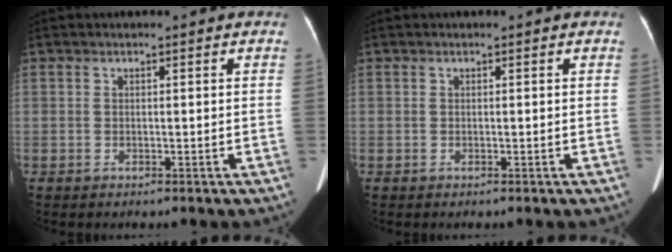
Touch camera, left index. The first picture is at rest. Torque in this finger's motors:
{"motor_torque": [-0.11, -0.04, 0.03, 0.01]}